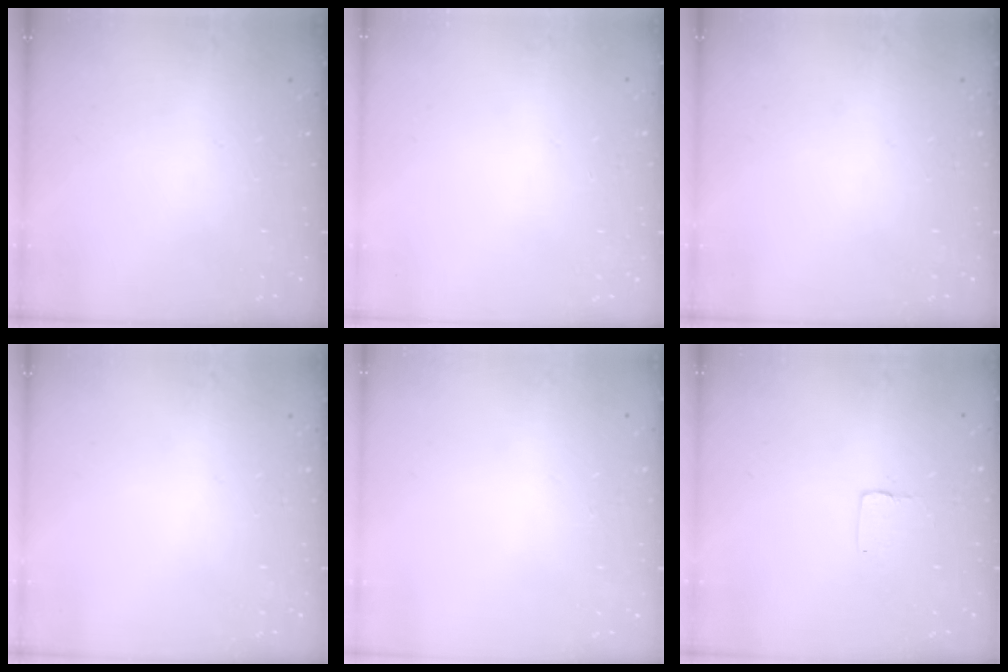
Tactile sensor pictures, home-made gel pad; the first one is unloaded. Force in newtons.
{"total": 0.0}
{"total": 0.0}
{"total": 0.0}
{"total": 0.0}
{"total": 1.0, "press": 1.0, "slide": 0.1}